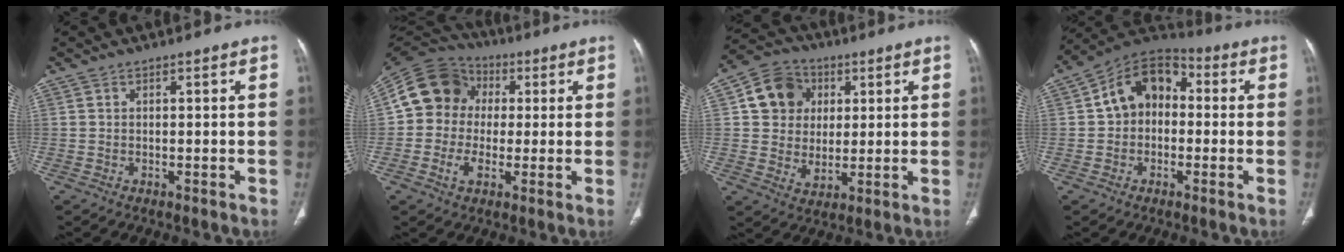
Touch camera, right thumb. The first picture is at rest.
{"total": 13.9, "force": [1.5, 11.9, 7.0], "torque": [-0.114, 0.022, 0.018]}
{"total": 11.3, "force": [3.3, 9.5, 5.1], "torque": [-0.057, -0.007, 0.055]}
{"total": 11.3, "force": [0.5, 8.5, 7.3], "torque": [-0.088, 0.038, -0.011]}